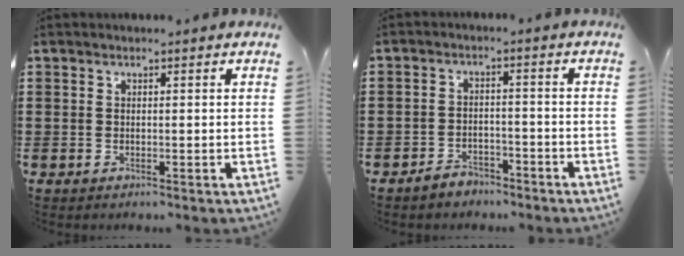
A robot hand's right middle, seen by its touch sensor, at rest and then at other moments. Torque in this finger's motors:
{"motor_torque": [2.14, 0.00, -0.03, -0.01]}